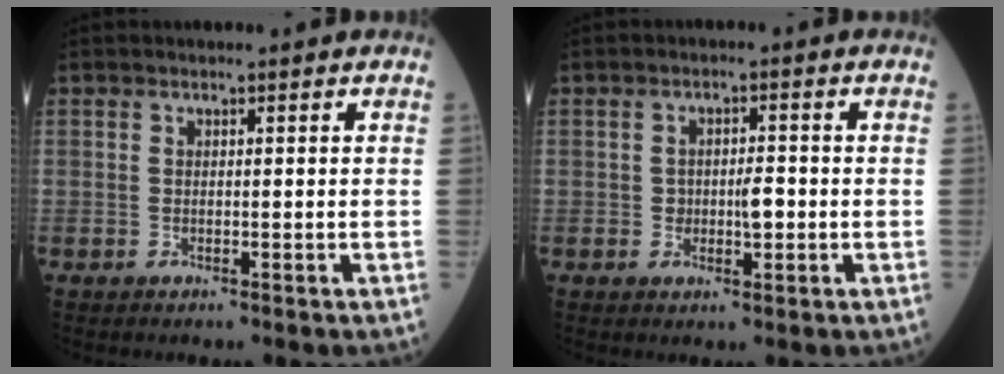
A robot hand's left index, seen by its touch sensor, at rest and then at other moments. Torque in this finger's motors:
{"motor_torque": [-0.16, 0.24, 0.04, 0.00]}